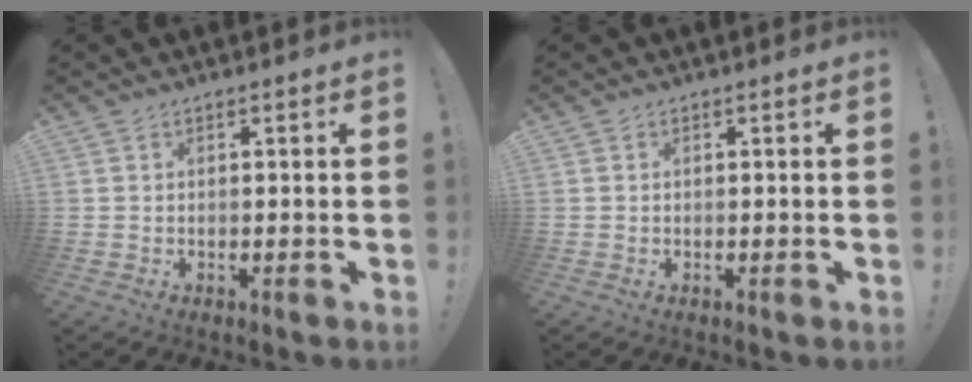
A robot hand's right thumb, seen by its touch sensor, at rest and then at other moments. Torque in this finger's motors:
{"motor_torque": [0.16, 0.03, 0.20, -0.27, 0.03]}